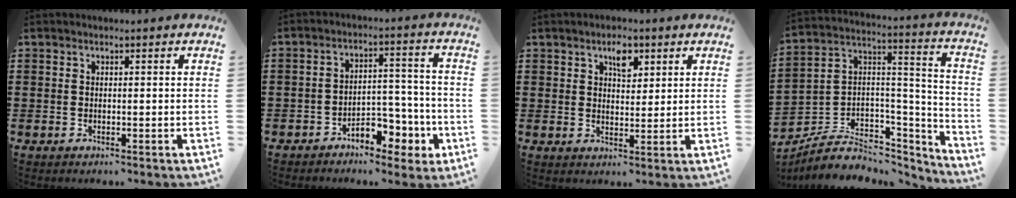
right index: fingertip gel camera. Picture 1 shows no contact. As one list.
[{"total": 5.8, "force": [-3.9, 3.5, 2.6], "torque": [-0.036, 0.019, -0.073]}, {"total": 4.0, "force": [2.3, 2.0, 2.6], "torque": [-0.043, 0.002, 0.037]}, {"total": 6.4, "force": [-3.2, 4.8, 2.7], "torque": [-0.071, -0.006, -0.060]}]